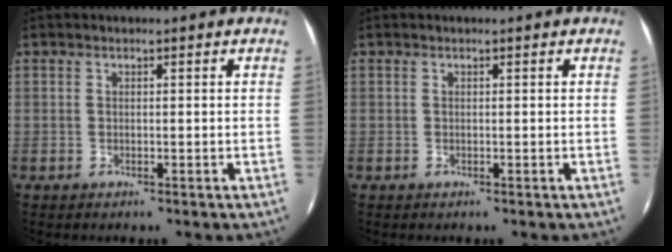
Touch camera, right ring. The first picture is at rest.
{"total": 0.0}